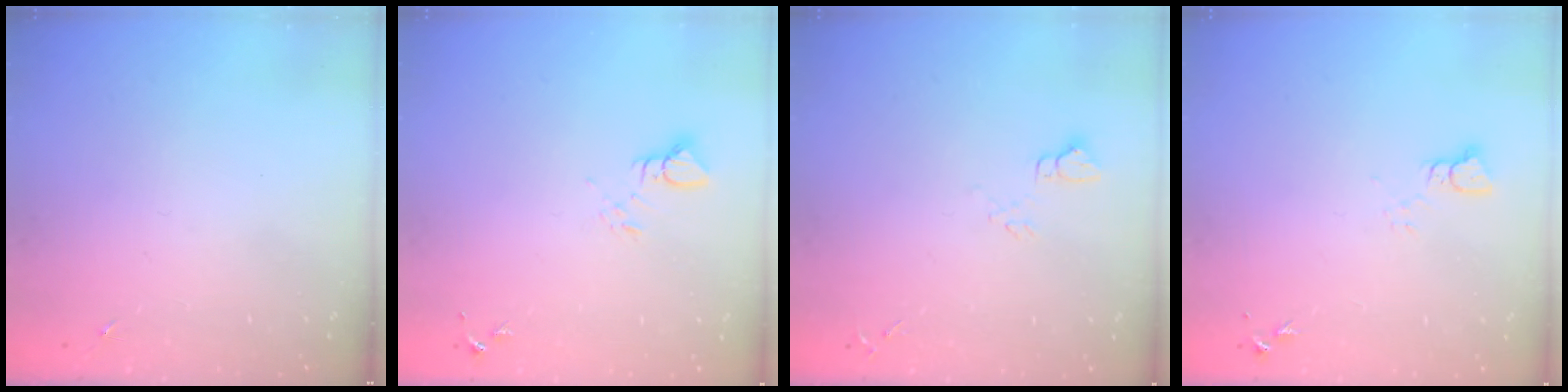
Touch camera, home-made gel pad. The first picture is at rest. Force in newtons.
{"total": 3.4, "press": 3.4, "slide": 0.2}
{"total": 4.6, "press": 4.6, "slide": 0.5}
{"total": 2.2, "press": 2.2, "slide": 0.2}